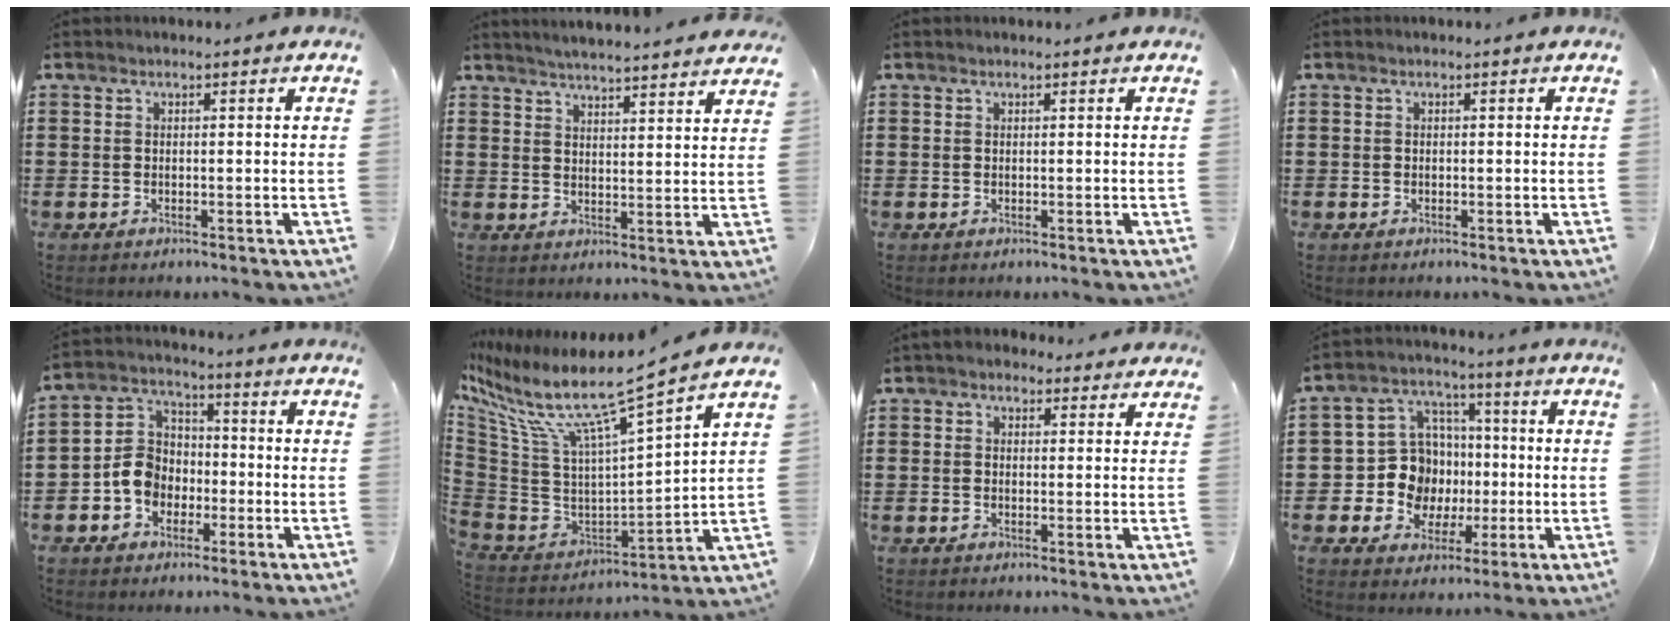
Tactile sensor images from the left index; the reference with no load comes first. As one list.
[{"total": 4.1, "force": [4.0, -0.7, 0.4], "torque": [-0.023, -0.023, 0.071]}, {"total": 0.0}, {"total": 0.0}, {"total": 7.1, "force": [-2.5, 6.0, 2.8], "torque": [-0.082, 0.018, -0.053]}, {"total": 10.8, "force": [7.3, 0.6, 7.9], "torque": [-0.182, -0.064, 0.113]}, {"total": 2.4, "force": [1.9, 1.4, 0.5], "torque": [-0.018, 0.004, 0.035]}, {"total": 10.4, "force": [-0.6, 9.9, 3.2], "torque": [-0.099, 0.010, -0.001]}]